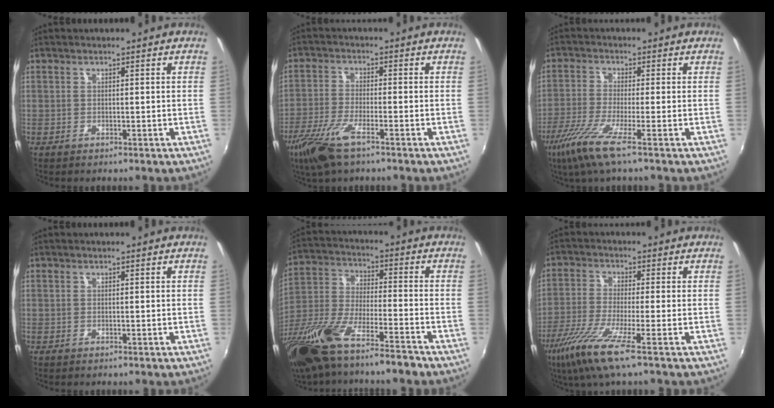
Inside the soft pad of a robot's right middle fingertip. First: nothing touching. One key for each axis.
{"total": 9.0, "fx": -5.7, "fy": 2.3, "fz": 6.6, "tx": -0.155, "ty": -0.019, "tz": -0.115}
{"total": 7.9, "fx": -4.8, "fy": -0.1, "fz": 6.3, "tx": -0.151, "ty": -0.021, "tz": -0.096}
{"total": 0.0}
{"total": 19.5, "fx": -14.2, "fy": 3.7, "fz": 12.9, "tx": -0.276, "ty": -0.047, "tz": -0.266}
{"total": 9.8, "fx": -5.7, "fy": 0.2, "fz": 7.9, "tx": -0.183, "ty": -0.027, "tz": -0.113}